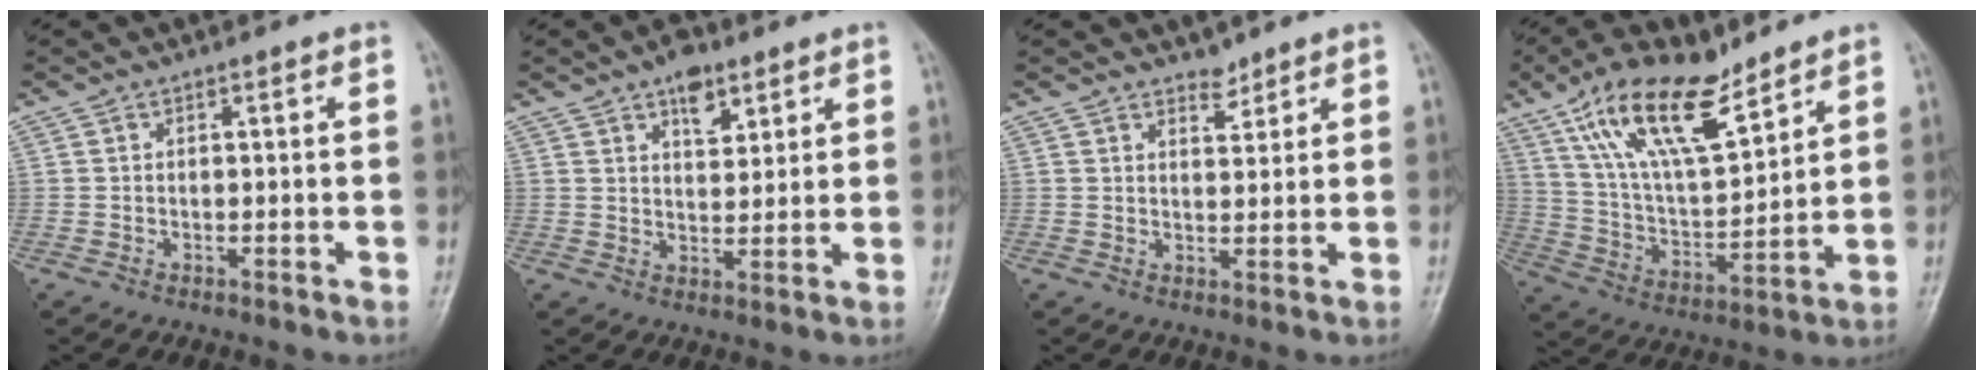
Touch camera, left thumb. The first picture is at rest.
{"total": 6.4, "force": [3.8, 3.5, 3.8], "torque": [-0.034, -0.019, 0.057]}
{"total": 2.6, "force": [2.2, 1.2, 0.6], "torque": [0.007, -0.018, 0.033]}
{"total": 18.4, "force": [11.8, 7.1, 12.2], "torque": [-0.193, -0.047, 0.227]}